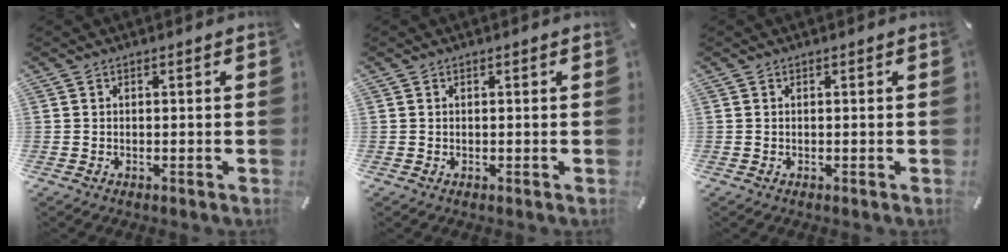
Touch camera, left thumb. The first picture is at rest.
{"total": 0.0}
{"total": 0.0}